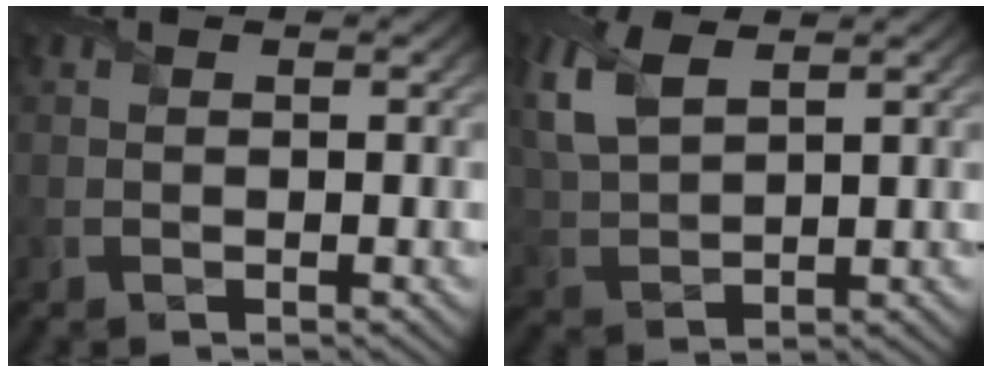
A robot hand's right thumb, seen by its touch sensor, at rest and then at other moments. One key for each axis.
{"total": 8.0, "fx": 4.0, "fy": 3.9, "fz": 5.7, "tx": -0.168, "ty": 0.015, "tz": 0.083}